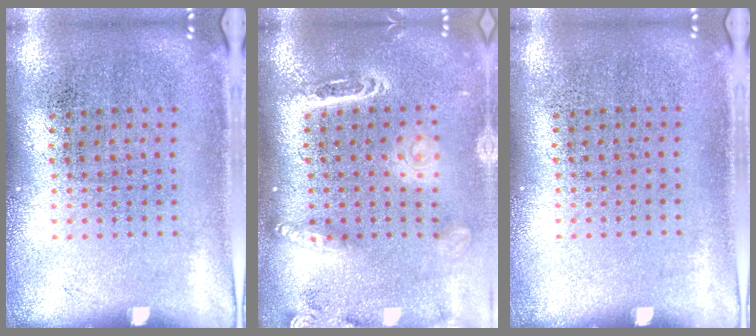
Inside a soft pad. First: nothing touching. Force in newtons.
{"total": 2.4, "press": 1.9, "slide": 1.5}
{"total": 0.0}